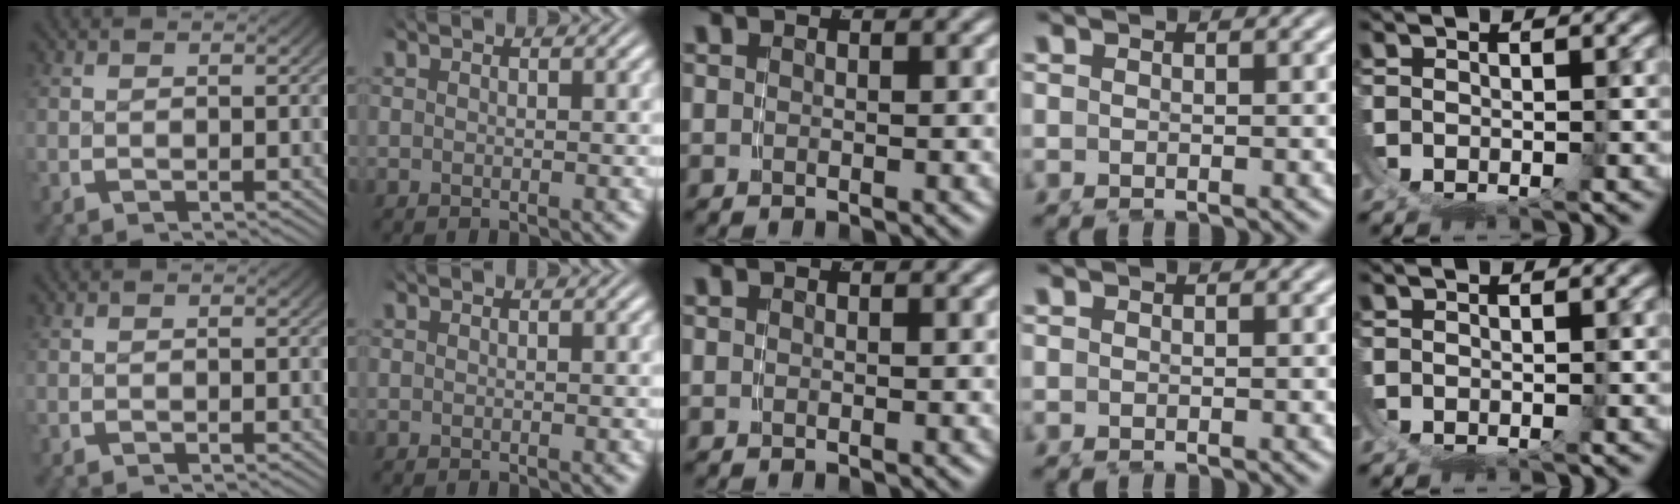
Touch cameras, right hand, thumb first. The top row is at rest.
{}